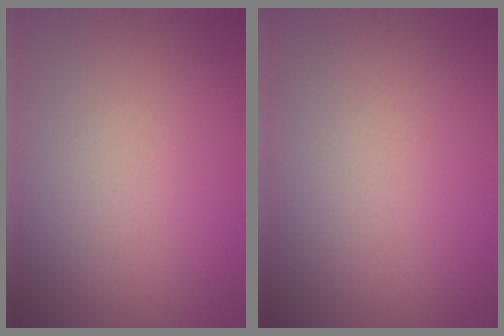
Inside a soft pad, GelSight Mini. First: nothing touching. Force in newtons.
{"total": 0.0}